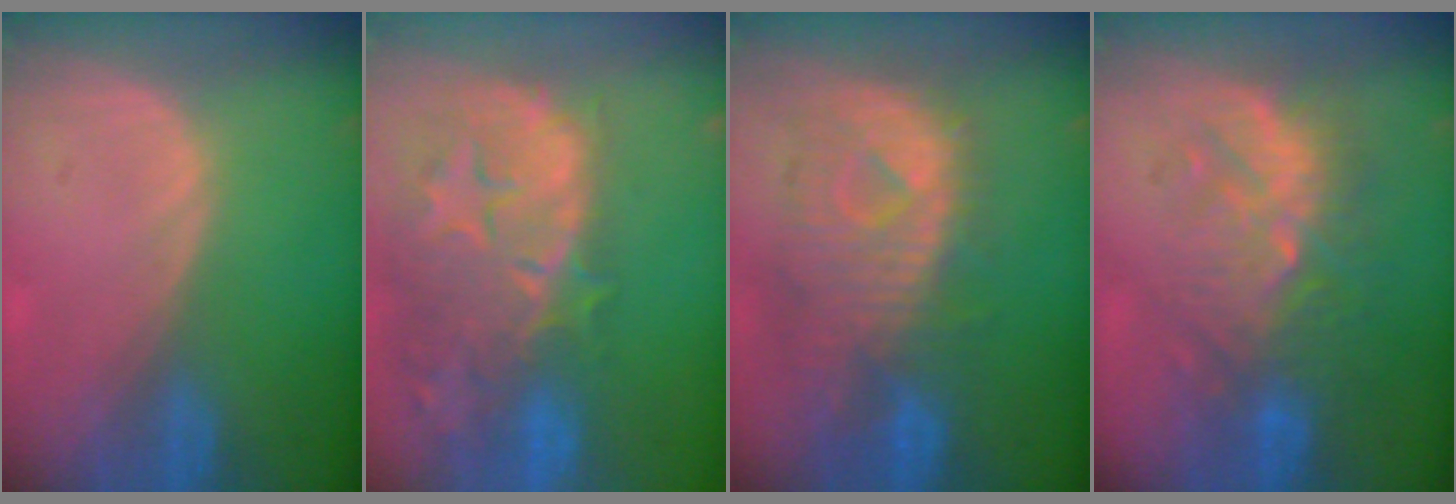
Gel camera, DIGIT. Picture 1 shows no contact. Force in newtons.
{"total": 14.7, "press": 11.8, "slide": 8.8}
{"total": 10.7, "press": 9.6, "slide": 4.7}
{"total": 9.2, "press": 9.0, "slide": 1.8}